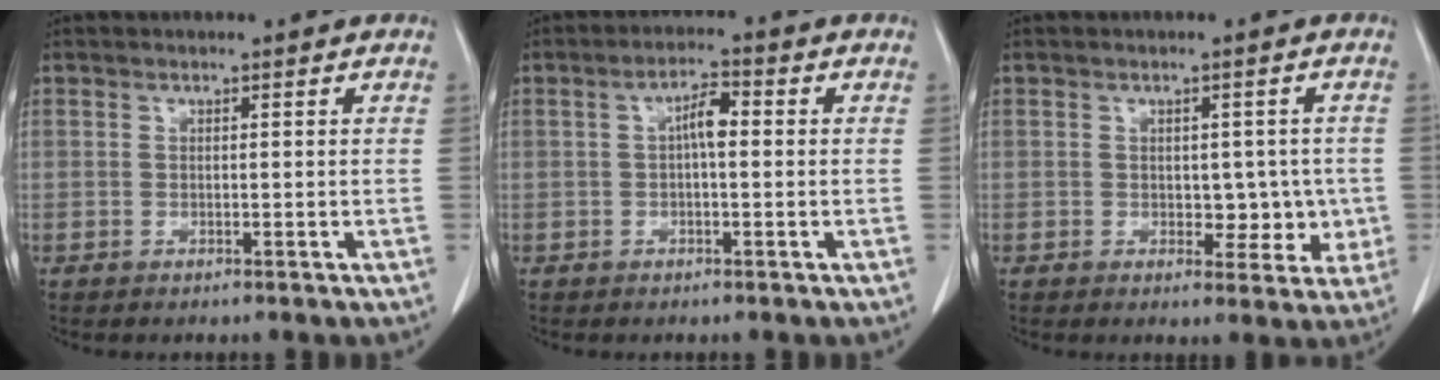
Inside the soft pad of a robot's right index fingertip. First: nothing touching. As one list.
[{"total": 3.5, "force": [0.3, 1.1, 3.3], "torque": [-0.057, 0.013, 0.002]}, {"total": 4.9, "force": [-0.3, 3.3, 3.6], "torque": [-0.026, 0.009, 0.004]}]